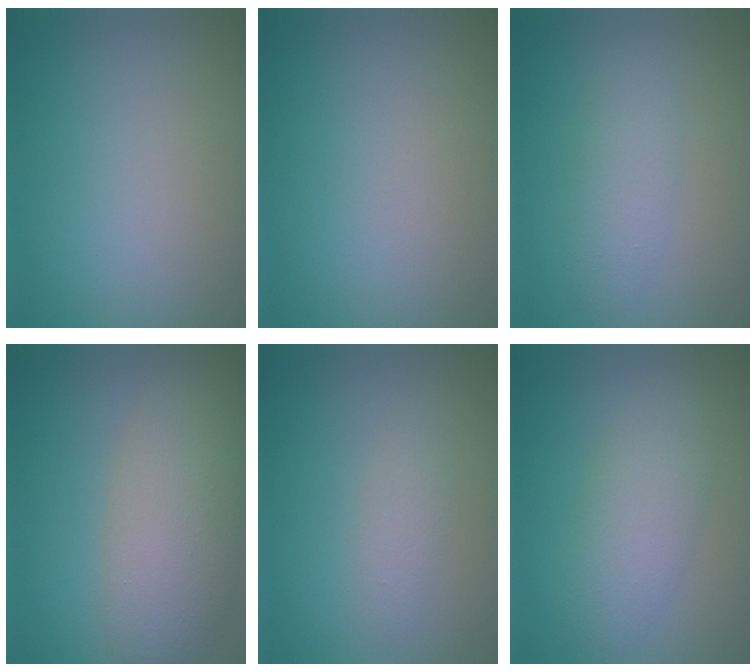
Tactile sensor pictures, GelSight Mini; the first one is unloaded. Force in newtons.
{"total": 0.0}
{"total": 2.7, "press": 2.7, "slide": 0.1}
{"total": 6.3, "press": 6.3, "slide": 0.4}
{"total": 1.4, "press": 1.4, "slide": 0.1}
{"total": 4.0, "press": 4.0, "slide": 0.1}